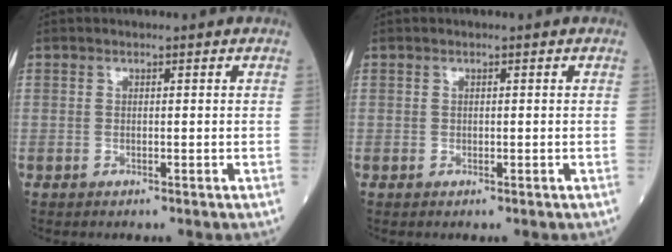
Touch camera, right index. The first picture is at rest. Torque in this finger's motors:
{"motor_torque": [-0.11, -0.08, -0.06, -0.01]}